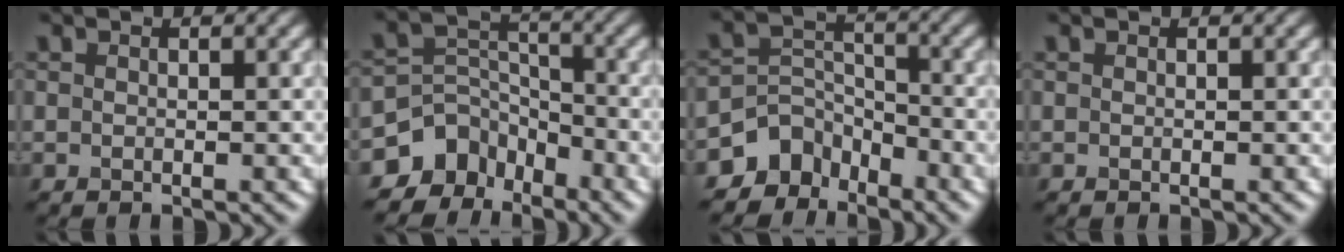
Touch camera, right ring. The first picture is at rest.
{"total": 6.8, "force": [-4.9, 4.5, 1.5], "torque": [-0.002, 0.006, -0.091]}
{"total": 5.0, "force": [-3.8, 3.1, 0.8], "torque": [-0.002, 0.000, -0.075]}
{"total": 0.0}